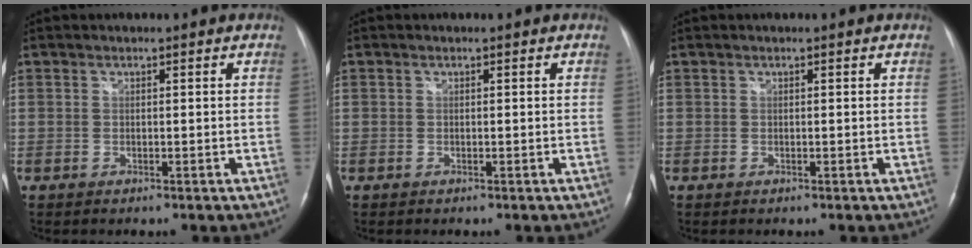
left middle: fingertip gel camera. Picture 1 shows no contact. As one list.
[{"total": 0.0}, {"total": 0.0}]